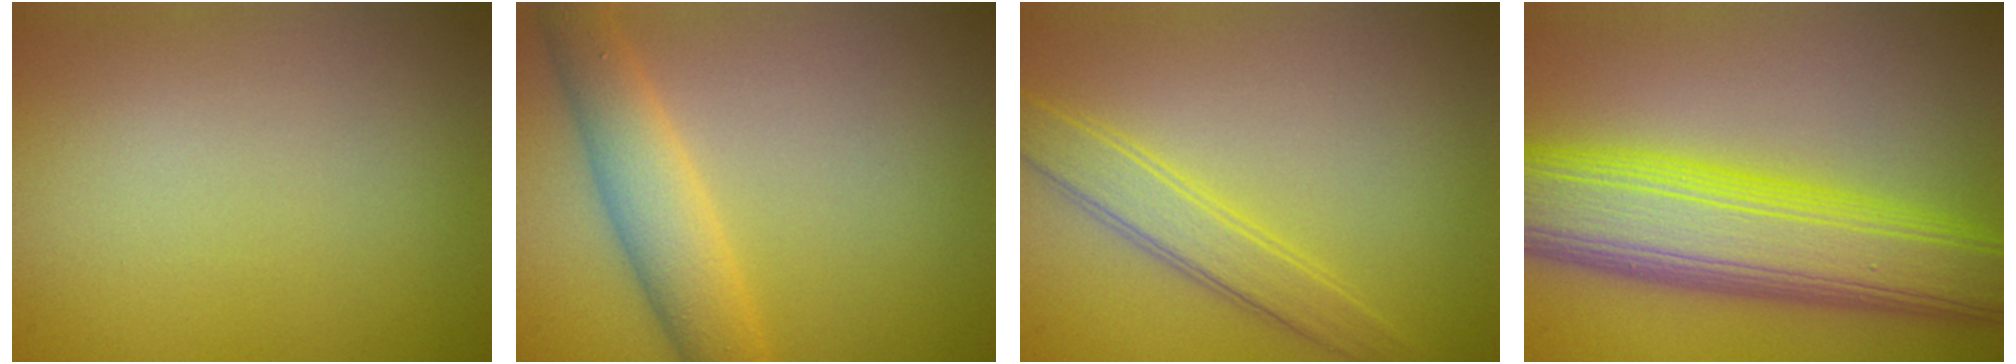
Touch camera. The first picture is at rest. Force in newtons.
{"total": 4.3, "press": 4.3, "slide": 0.1}
{"total": 3.0, "press": 3.0, "slide": 0.1}
{"total": 11.1, "press": 11.1, "slide": 0.1}